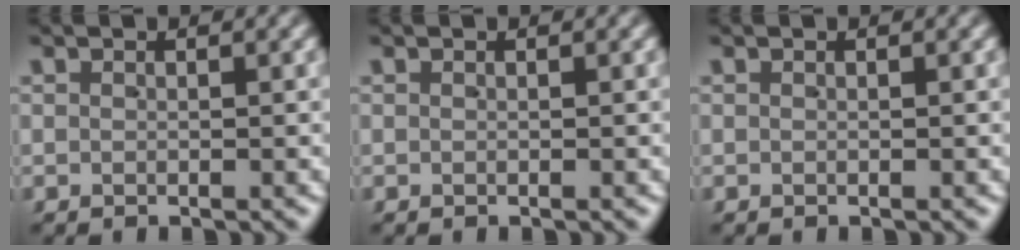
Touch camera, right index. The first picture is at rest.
{"total": 0.0}
{"total": 0.0}